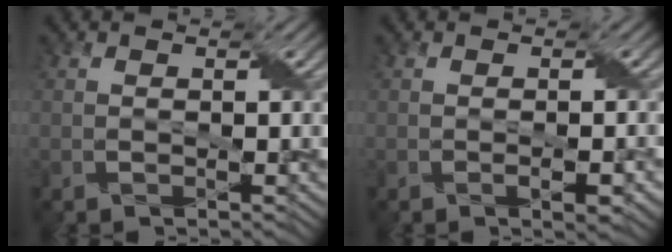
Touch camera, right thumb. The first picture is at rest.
{"total": 1.7, "force": [-0.6, 0.5, 1.5], "torque": [-0.026, -0.002, -0.005]}